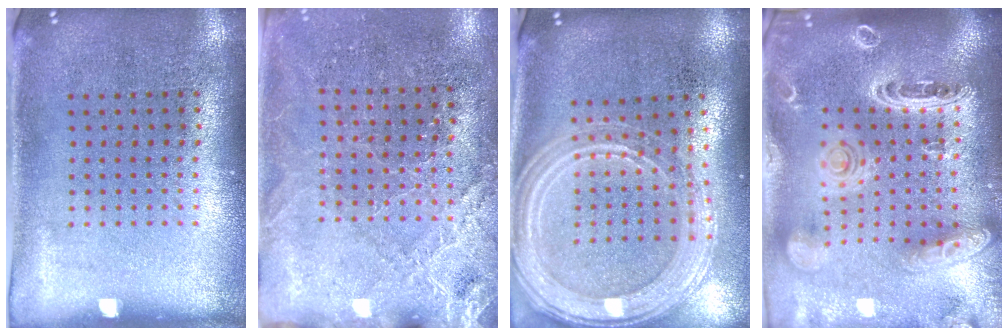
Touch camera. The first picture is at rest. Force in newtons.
{"total": 2.7, "press": 2.7, "slide": 0.3}
{"total": 2.2, "press": 2.0, "slide": 0.8}
{"total": 3.4, "press": 2.7, "slide": 2.1}